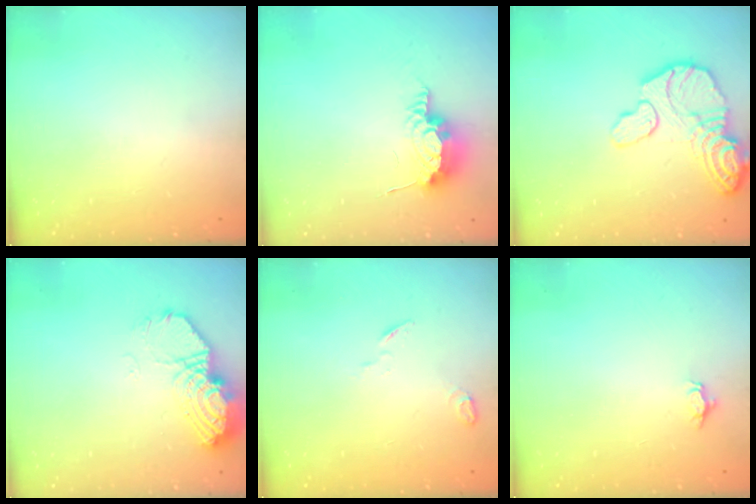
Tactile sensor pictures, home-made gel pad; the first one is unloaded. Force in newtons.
{"total": 10.3, "press": 9.3, "slide": 4.4}
{"total": 17.3, "press": 17.2, "slide": 1.6}
{"total": 12.3, "press": 12.3, "slide": 1.2}
{"total": 3.6, "press": 3.5, "slide": 0.9}
{"total": 3.5, "press": 3.4, "slide": 0.4}